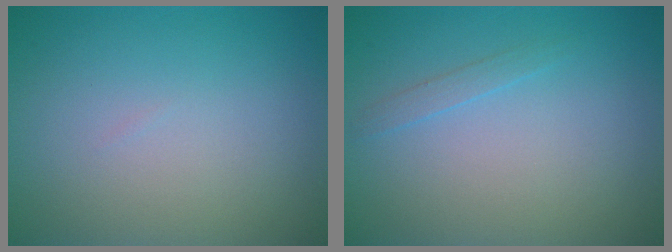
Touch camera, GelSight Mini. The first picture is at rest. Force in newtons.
{"total": 0.9, "press": 0.9, "slide": 0.0}